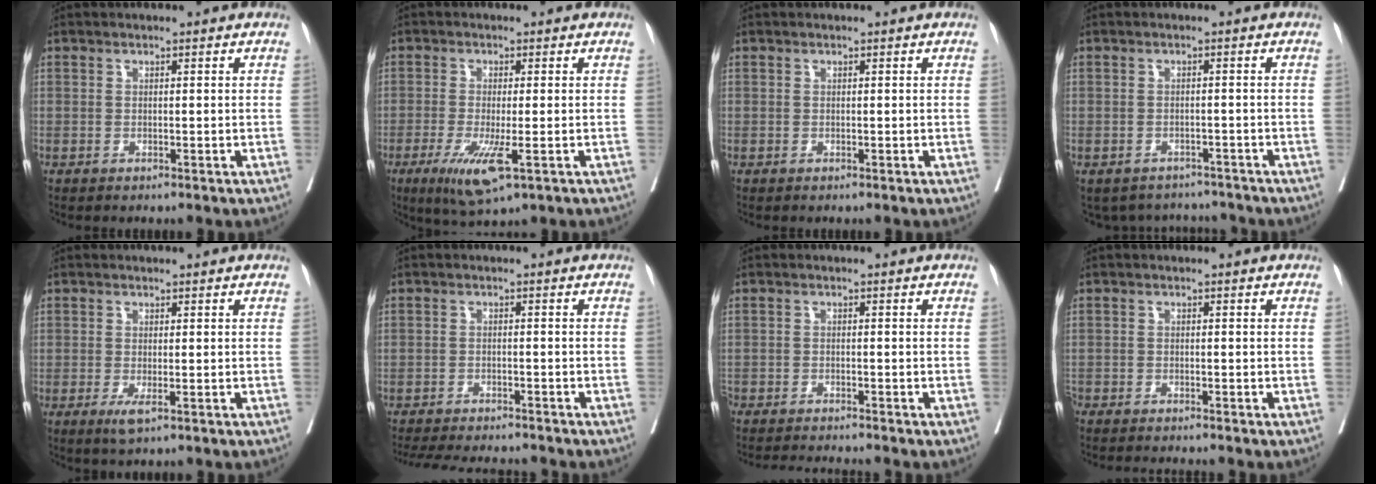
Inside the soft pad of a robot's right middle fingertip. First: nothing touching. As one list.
[{"total": 7.0, "force": [-3.0, 0.9, 6.3], "torque": [-0.118, -0.022, -0.047]}, {"total": 0.0}, {"total": 6.2, "force": [-5.8, 2.3, -0.1], "torque": [0.008, 0.016, -0.071]}, {"total": 2.3, "force": [-1.1, 0.3, 2.0], "torque": [-0.034, -0.007, -0.015]}, {"total": 12.4, "force": [-11.4, 1.8, 4.6], "torque": [-0.077, -0.013, -0.156]}, {"total": 6.5, "force": [-6.2, -0.3, 2.0], "torque": [-0.019, -0.016, -0.099]}, {"total": 6.1, "force": [-5.6, 0.1, 2.2], "torque": [-0.023, -0.013, -0.089]}]